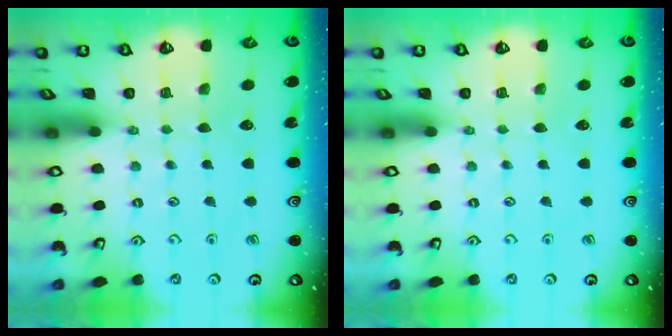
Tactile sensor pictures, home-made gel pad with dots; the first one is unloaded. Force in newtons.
{"total": 0.0}